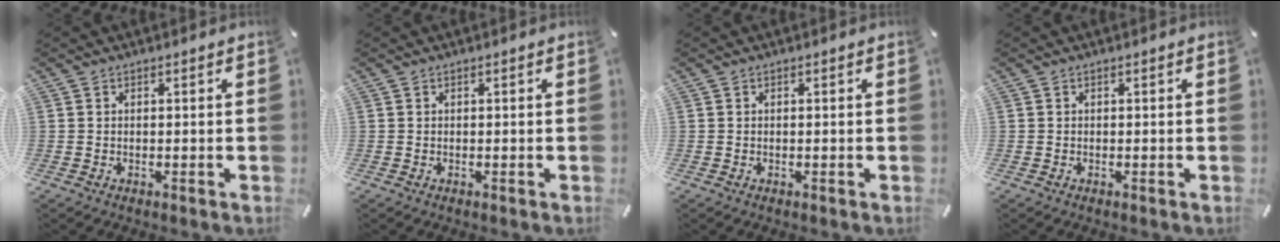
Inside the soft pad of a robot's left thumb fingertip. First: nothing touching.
{"total": 0.0}
{"total": 0.0}
{"total": 0.0}